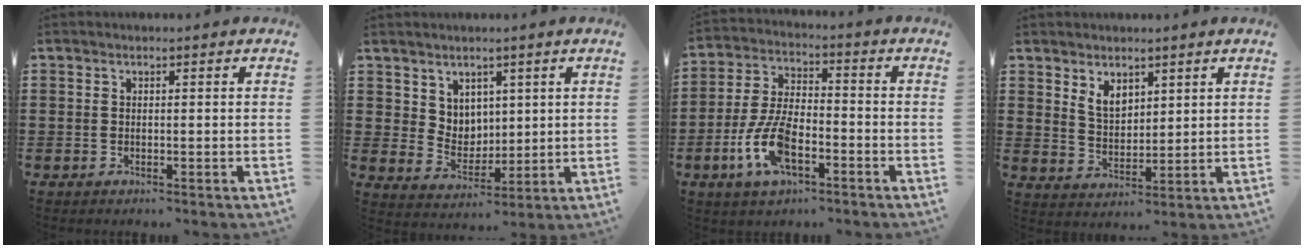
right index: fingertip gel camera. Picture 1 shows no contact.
{"total": 5.1, "force": [3.4, 3.8, 0.6], "torque": [-0.026, -0.003, 0.062]}
{"total": 9.5, "force": [-3.7, 4.3, 7.7], "torque": [-0.179, -0.004, -0.071]}
{"total": 4.4, "force": [2.9, 2.7, 1.9], "torque": [-0.048, 0.006, 0.054]}